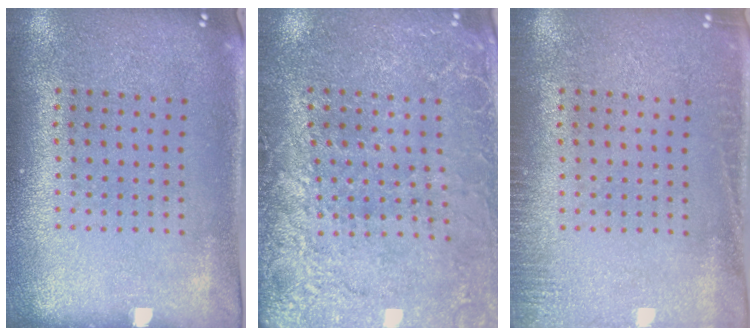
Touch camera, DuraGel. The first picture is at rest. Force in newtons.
{"total": 2.9, "press": 2.8, "slide": 0.4}
{"total": 1.6, "press": 1.6, "slide": 0.4}